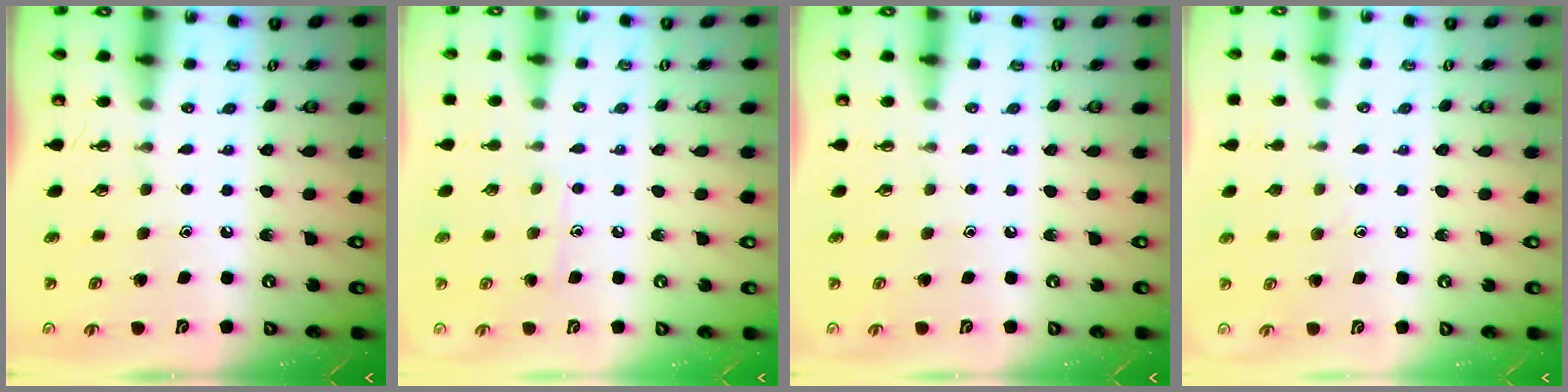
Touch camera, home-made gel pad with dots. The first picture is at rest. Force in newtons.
{"total": 6.9, "press": 6.9, "slide": 0.6}
{"total": 0.0}
{"total": 4.9, "press": 4.9, "slide": 0.6}